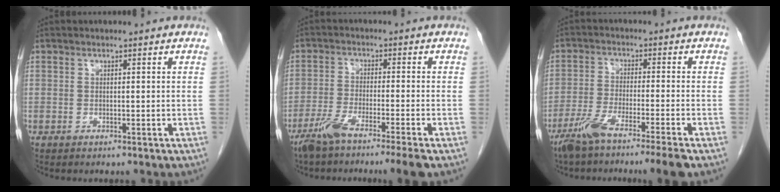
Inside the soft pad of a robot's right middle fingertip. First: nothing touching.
{"total": 8.0, "force": [-5.8, -0.6, 5.5], "torque": [-0.098, -0.019, -0.105]}
{"total": 9.1, "force": [-6.6, -0.7, 6.2], "torque": [-0.109, -0.023, -0.117]}